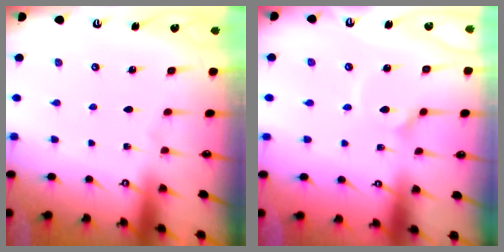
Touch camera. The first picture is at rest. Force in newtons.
{"total": 2.0, "press": 2.0, "slide": 0.1}